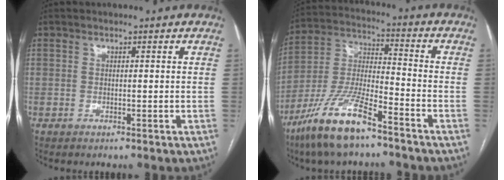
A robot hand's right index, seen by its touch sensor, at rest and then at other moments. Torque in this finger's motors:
{"motor_torque": [1.16, -0.98, 0.81, 0.21]}